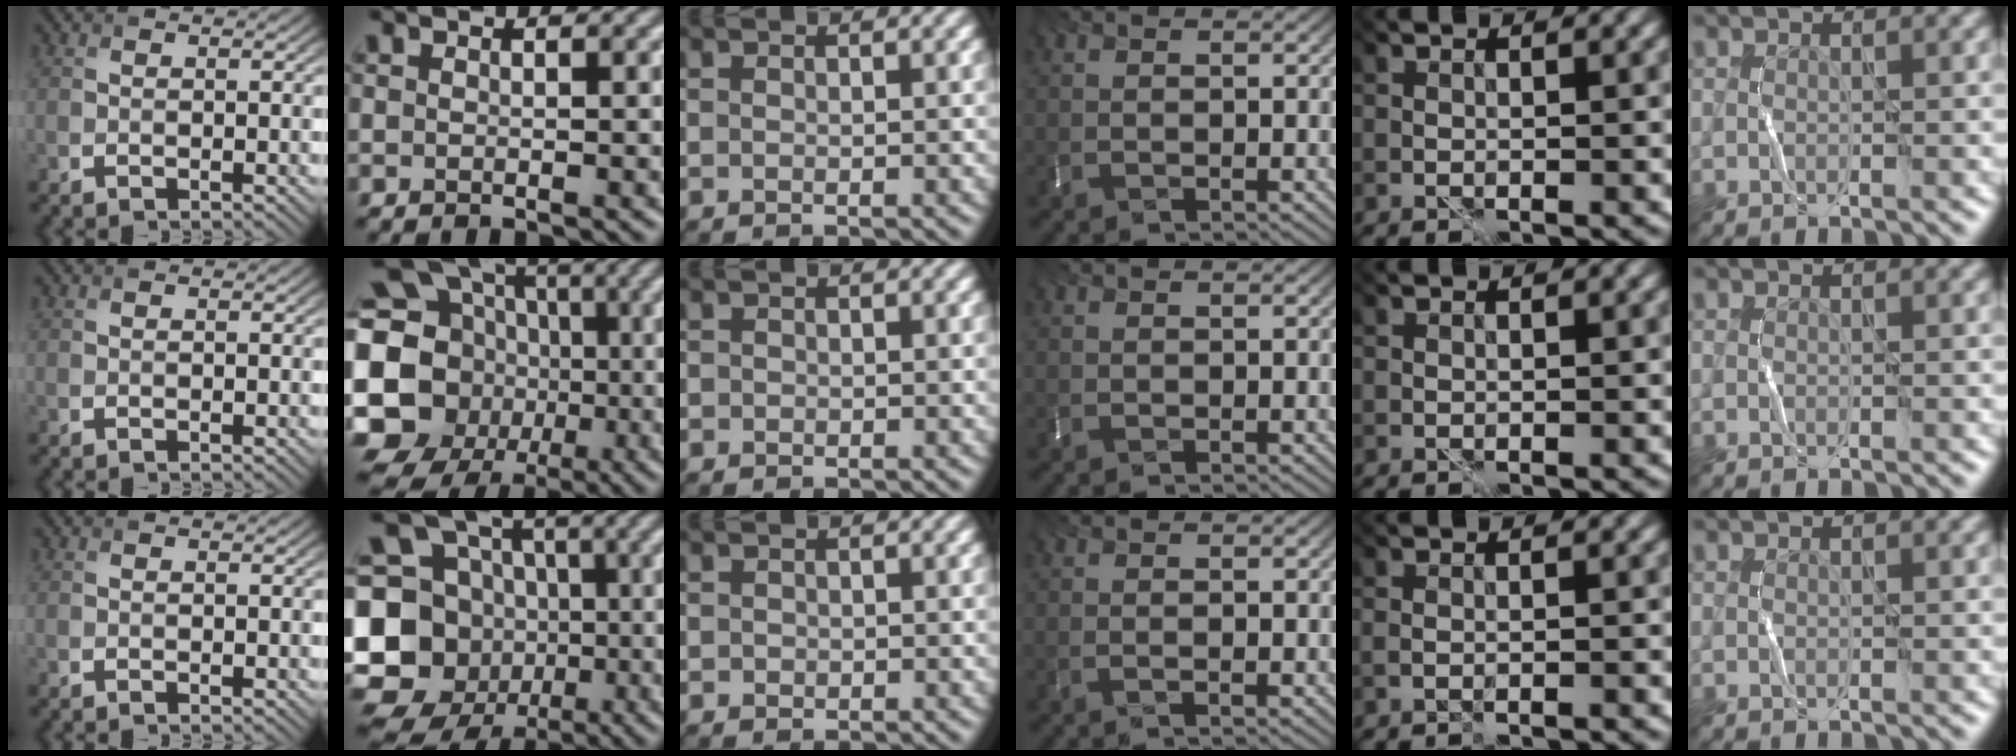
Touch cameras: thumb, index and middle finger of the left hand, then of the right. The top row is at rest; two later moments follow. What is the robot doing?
{"motion": "fold", "object": "bubble wrap"}